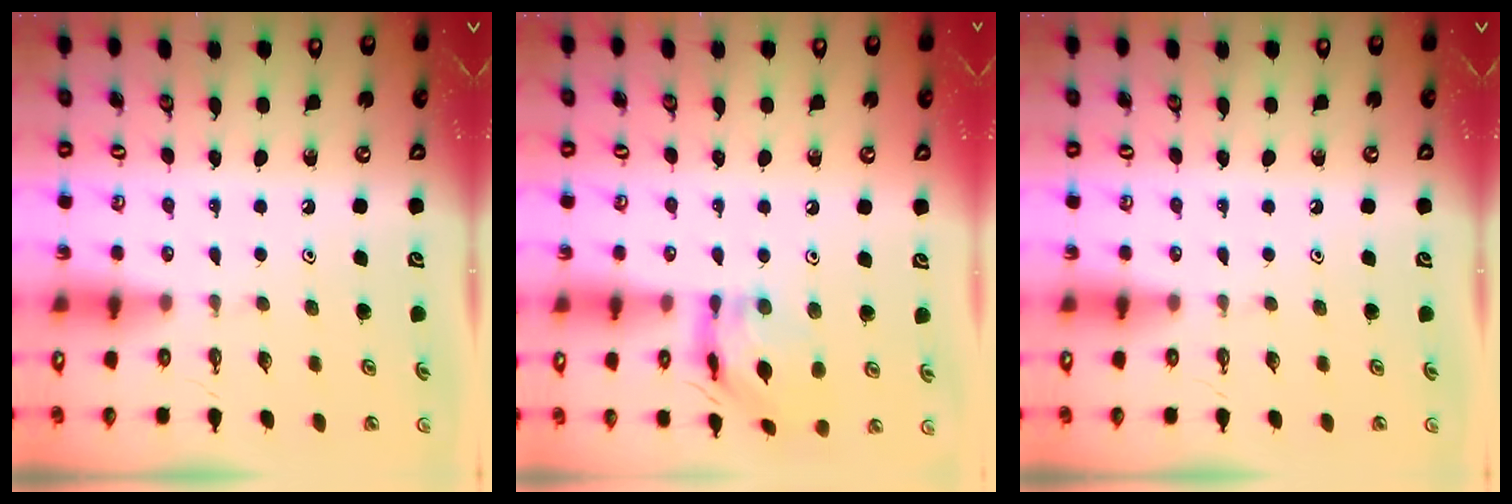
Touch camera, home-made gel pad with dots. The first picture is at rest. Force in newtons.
{"total": 12.9, "press": 12.9, "slide": 1.1}
{"total": 0.0}